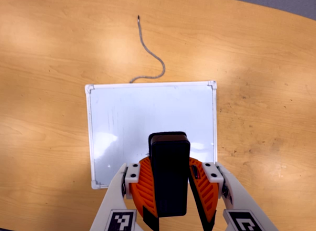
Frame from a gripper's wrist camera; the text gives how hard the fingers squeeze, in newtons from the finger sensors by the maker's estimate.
{"total": 8.8, "left": 9.3, "right": 8.3}